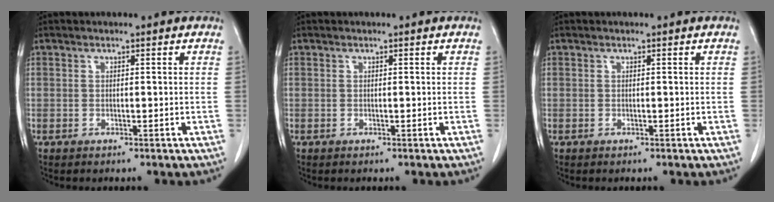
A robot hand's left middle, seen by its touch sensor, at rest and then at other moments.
{"total": 0.0}
{"total": 0.0}